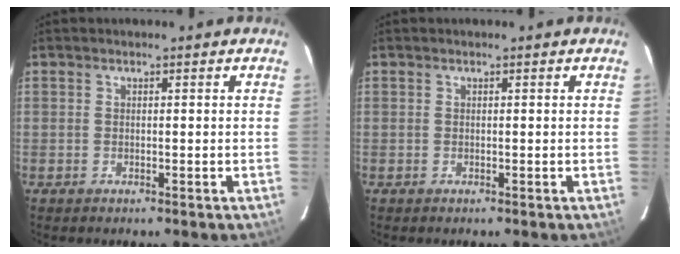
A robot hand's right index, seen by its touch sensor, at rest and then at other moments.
{"total": 0.0}